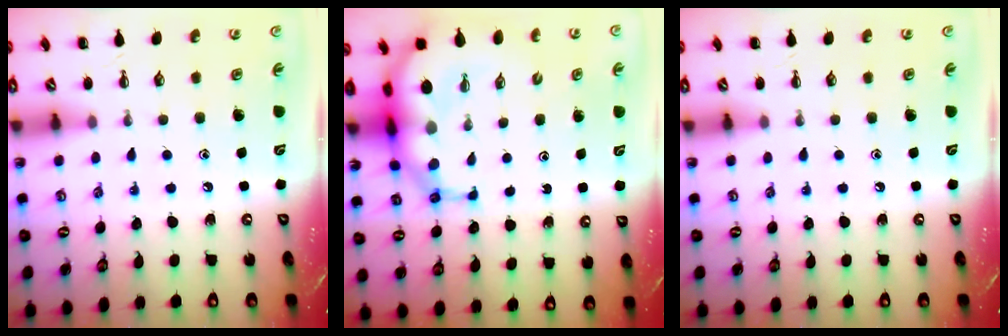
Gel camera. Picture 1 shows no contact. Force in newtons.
{"total": 9.4, "press": 9.0, "slide": 2.8}
{"total": 0.0}